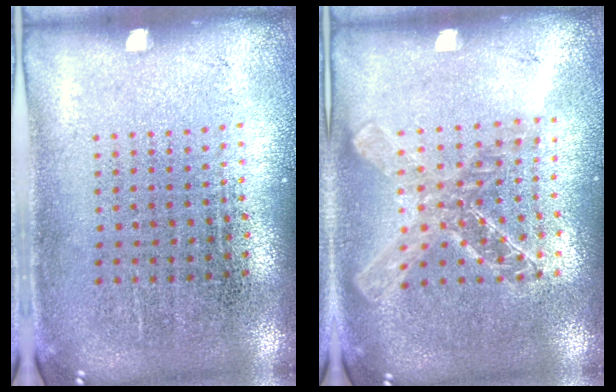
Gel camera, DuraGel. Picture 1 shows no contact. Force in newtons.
{"total": 1.6, "press": 1.4, "slide": 0.7}